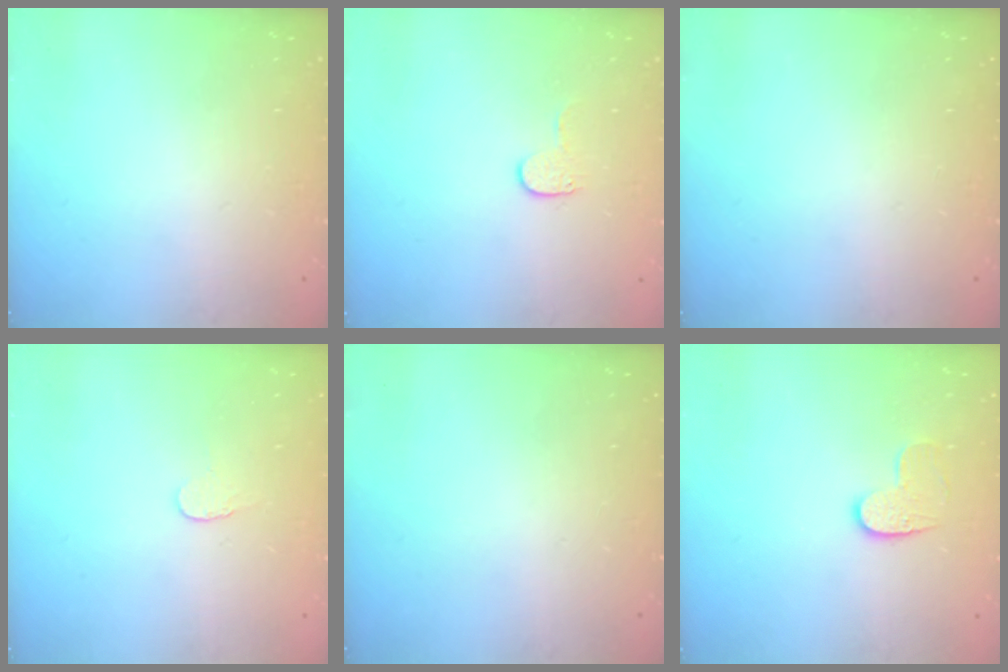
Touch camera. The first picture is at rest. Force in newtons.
{"total": 3.9, "press": 3.9, "slide": 0.4}
{"total": 0.0}
{"total": 3.4, "press": 3.4, "slide": 0.3}
{"total": 0.0}
{"total": 6.1, "press": 6.1, "slide": 0.5}